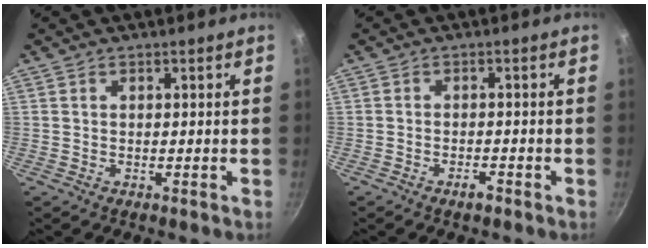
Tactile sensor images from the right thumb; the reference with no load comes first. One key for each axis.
{"total": 2.0, "fx": -1.5, "fy": 0.7, "fz": 1.2, "tx": -0.018, "ty": 0.014, "tz": -0.025}